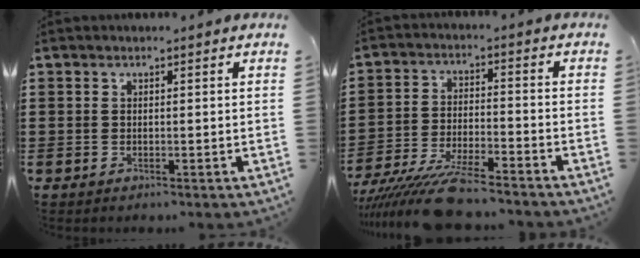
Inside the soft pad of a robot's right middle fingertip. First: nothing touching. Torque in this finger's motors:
{"motor_torque": [2.14, 0.00, 1.05, 0.21]}